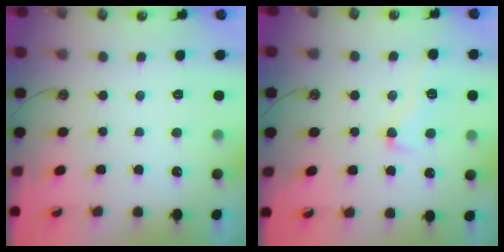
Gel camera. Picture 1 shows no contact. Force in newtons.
{"total": 1.6, "press": 1.2, "slide": 1.0}